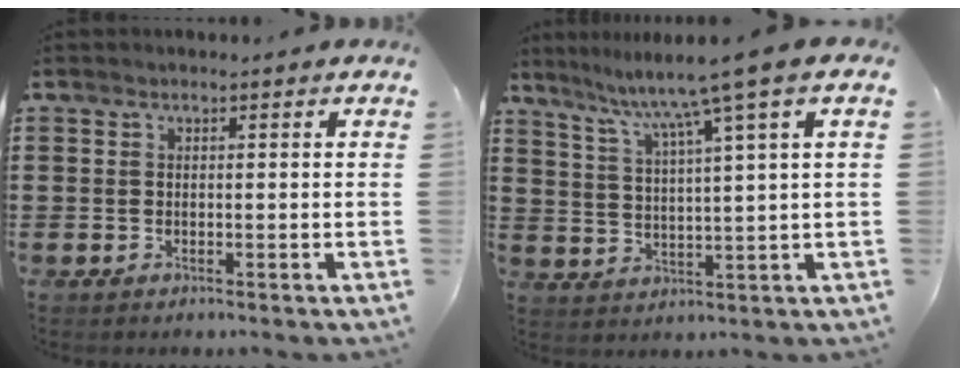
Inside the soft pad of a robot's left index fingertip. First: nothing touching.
{"total": 7.6, "force": [5.5, -1.5, 5.1], "torque": [-0.118, -0.030, 0.086]}